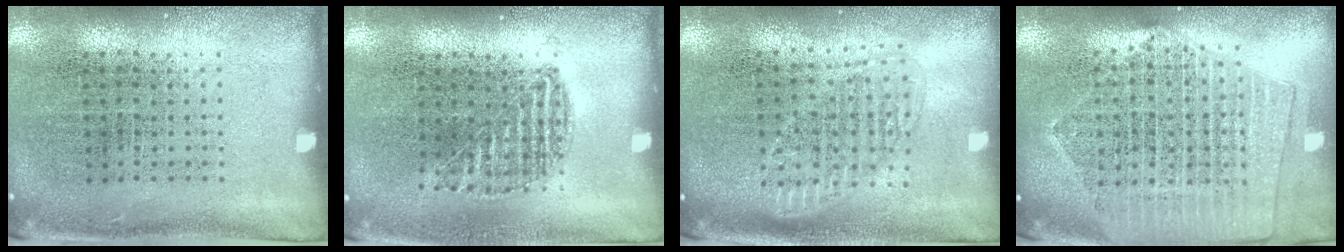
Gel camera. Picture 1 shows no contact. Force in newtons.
{"total": 0.9, "press": 0.9, "slide": 0.4}
{"total": 1.5, "press": 1.3, "slide": 0.8}
{"total": 1.9, "press": 1.8, "slide": 0.8}